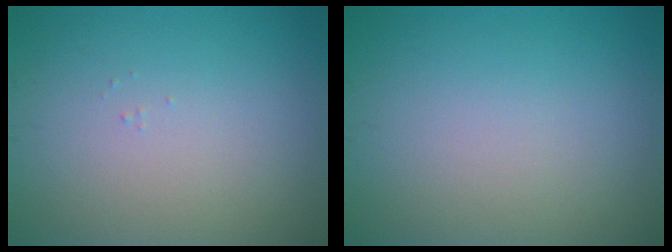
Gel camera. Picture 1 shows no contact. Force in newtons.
{"total": 0.0}